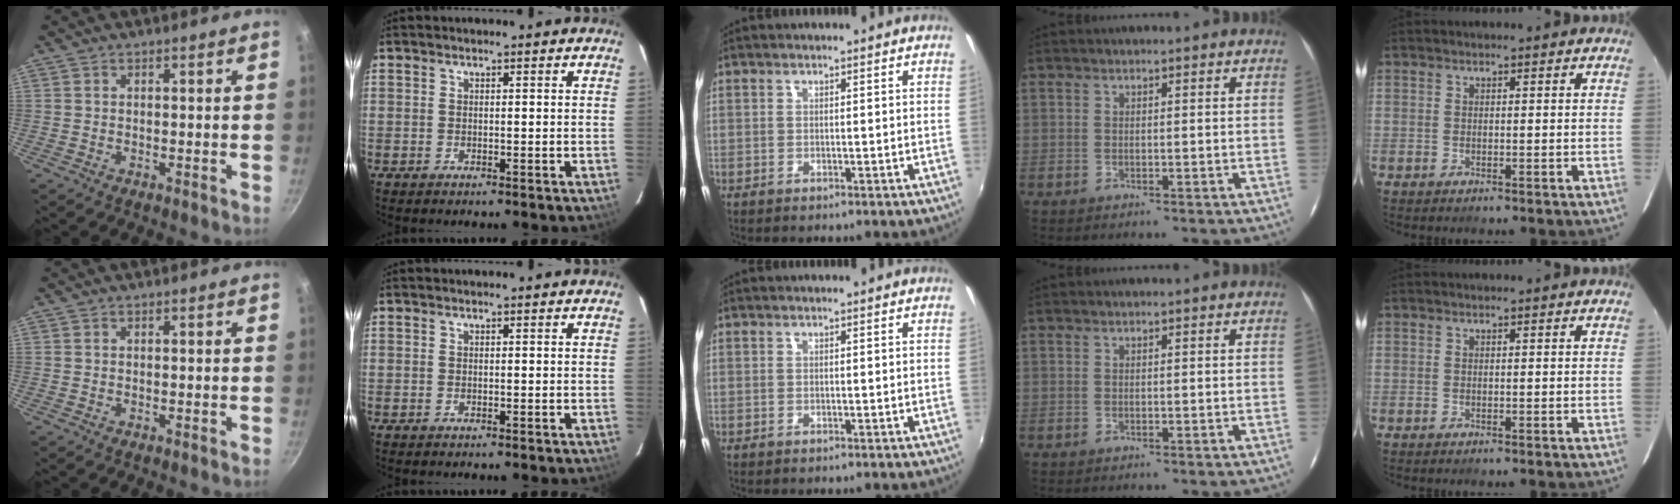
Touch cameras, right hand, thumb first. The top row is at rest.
{}